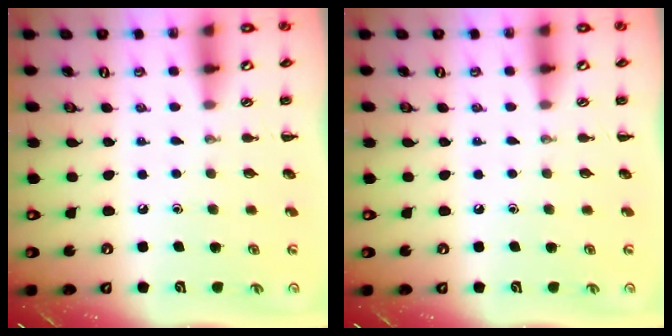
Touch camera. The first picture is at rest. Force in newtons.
{"total": 0.0}